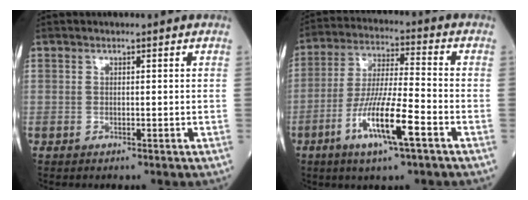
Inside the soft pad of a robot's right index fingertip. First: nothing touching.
{"total": 11.8, "force": [-5.2, 0.9, 10.6], "torque": [-0.203, -0.013, -0.096]}